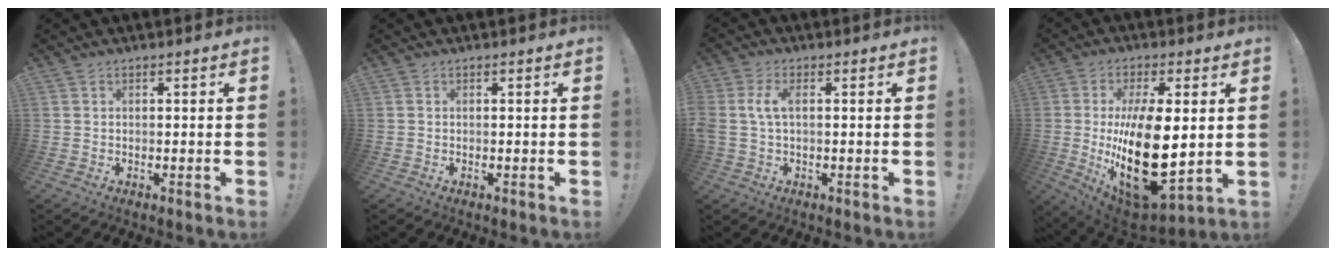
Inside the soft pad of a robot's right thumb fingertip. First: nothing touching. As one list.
[{"total": 0.0}, {"total": 5.1, "force": [0.2, 2.2, 4.6], "torque": [-0.097, 0.003, 0.003]}, {"total": 24.9, "force": [-0.2, 11.4, 22.2], "torque": [-0.408, -0.031, 0.009]}]